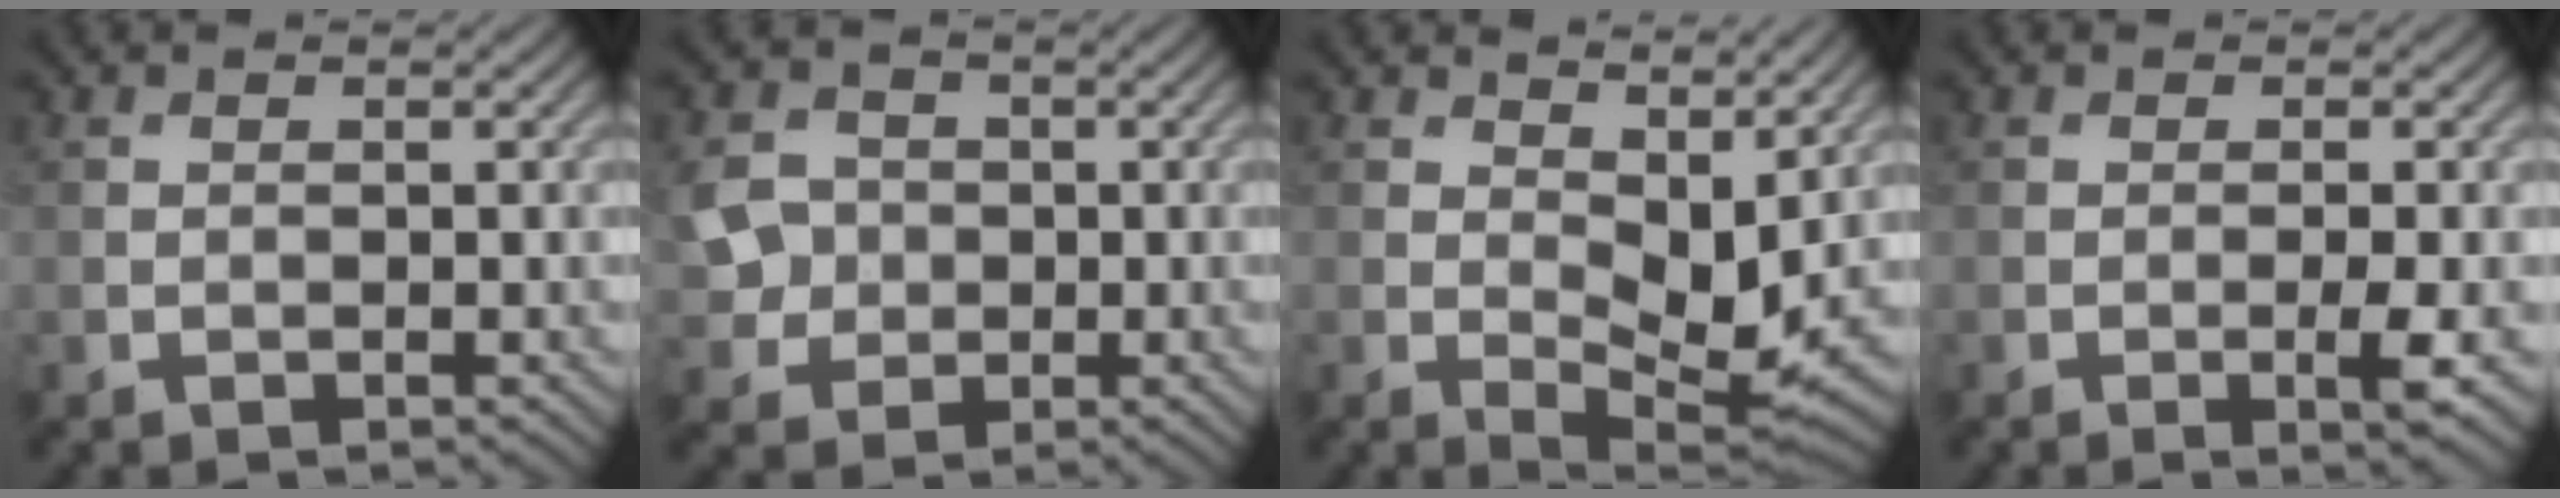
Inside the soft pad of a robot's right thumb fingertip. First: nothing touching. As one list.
[{"total": 5.7, "force": [-0.2, 5.1, 2.3], "torque": [-0.068, -0.007, -0.015]}, {"total": 7.8, "force": [2.7, 4.0, 6.1], "torque": [-0.101, -0.010, 0.047]}, {"total": 2.3, "force": [-0.6, 0.1, 2.3], "torque": [-0.041, -0.001, -0.012]}]